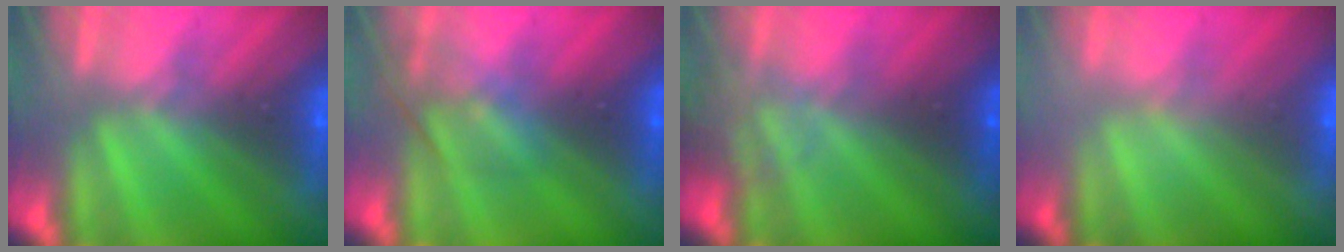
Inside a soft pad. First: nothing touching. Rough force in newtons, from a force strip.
{"total": 2.4}
{"total": 2.3}
{"total": 2.8}